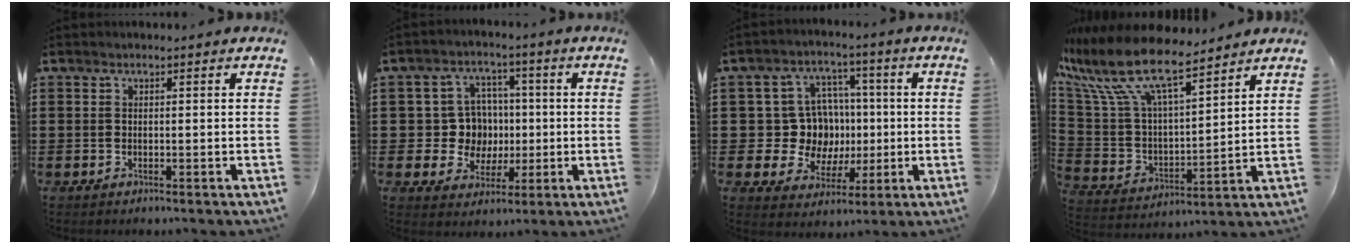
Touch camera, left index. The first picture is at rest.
{"total": 8.3, "force": [0.5, 7.9, 2.5], "torque": [-0.067, 0.013, 0.017]}
{"total": 10.4, "force": [0.9, 9.8, 3.3], "torque": [-0.089, 0.006, 0.030]}
{"total": 12.7, "force": [9.7, 3.2, 7.4], "torque": [-0.192, -0.054, 0.168]}